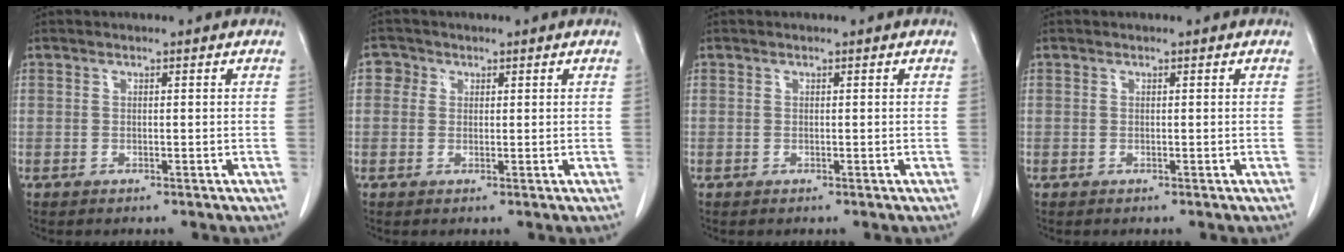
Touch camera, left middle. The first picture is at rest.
{"total": 2.0, "force": [0.7, 1.9, 0.4], "torque": [0.003, 0.006, 0.004]}
{"total": 0.0}
{"total": 0.0}